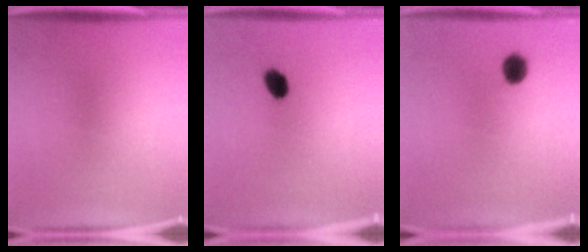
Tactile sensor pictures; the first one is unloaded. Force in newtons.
{"total": 5.3}
{"total": 4.4}